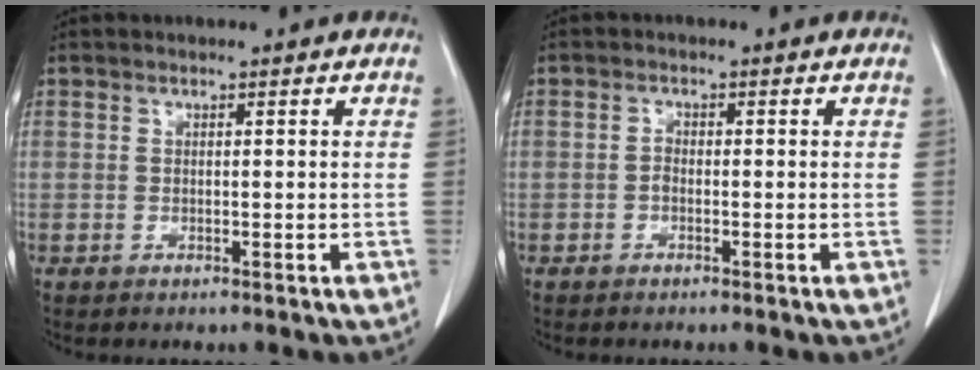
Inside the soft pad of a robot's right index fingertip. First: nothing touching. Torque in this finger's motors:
{"motor_torque": [0.14, -0.14, 0.00, 0.02]}